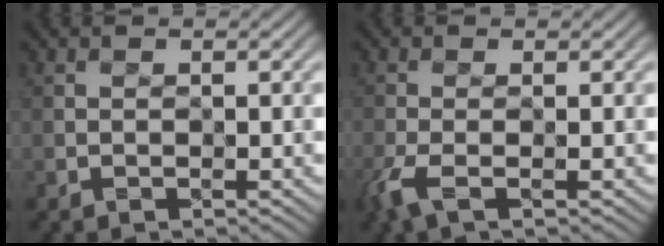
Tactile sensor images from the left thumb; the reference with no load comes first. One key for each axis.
{"total": 3.1, "fx": -1.5, "fy": 0.7, "fz": 2.6, "tx": -0.069, "ty": -0.001, "tz": -0.038}